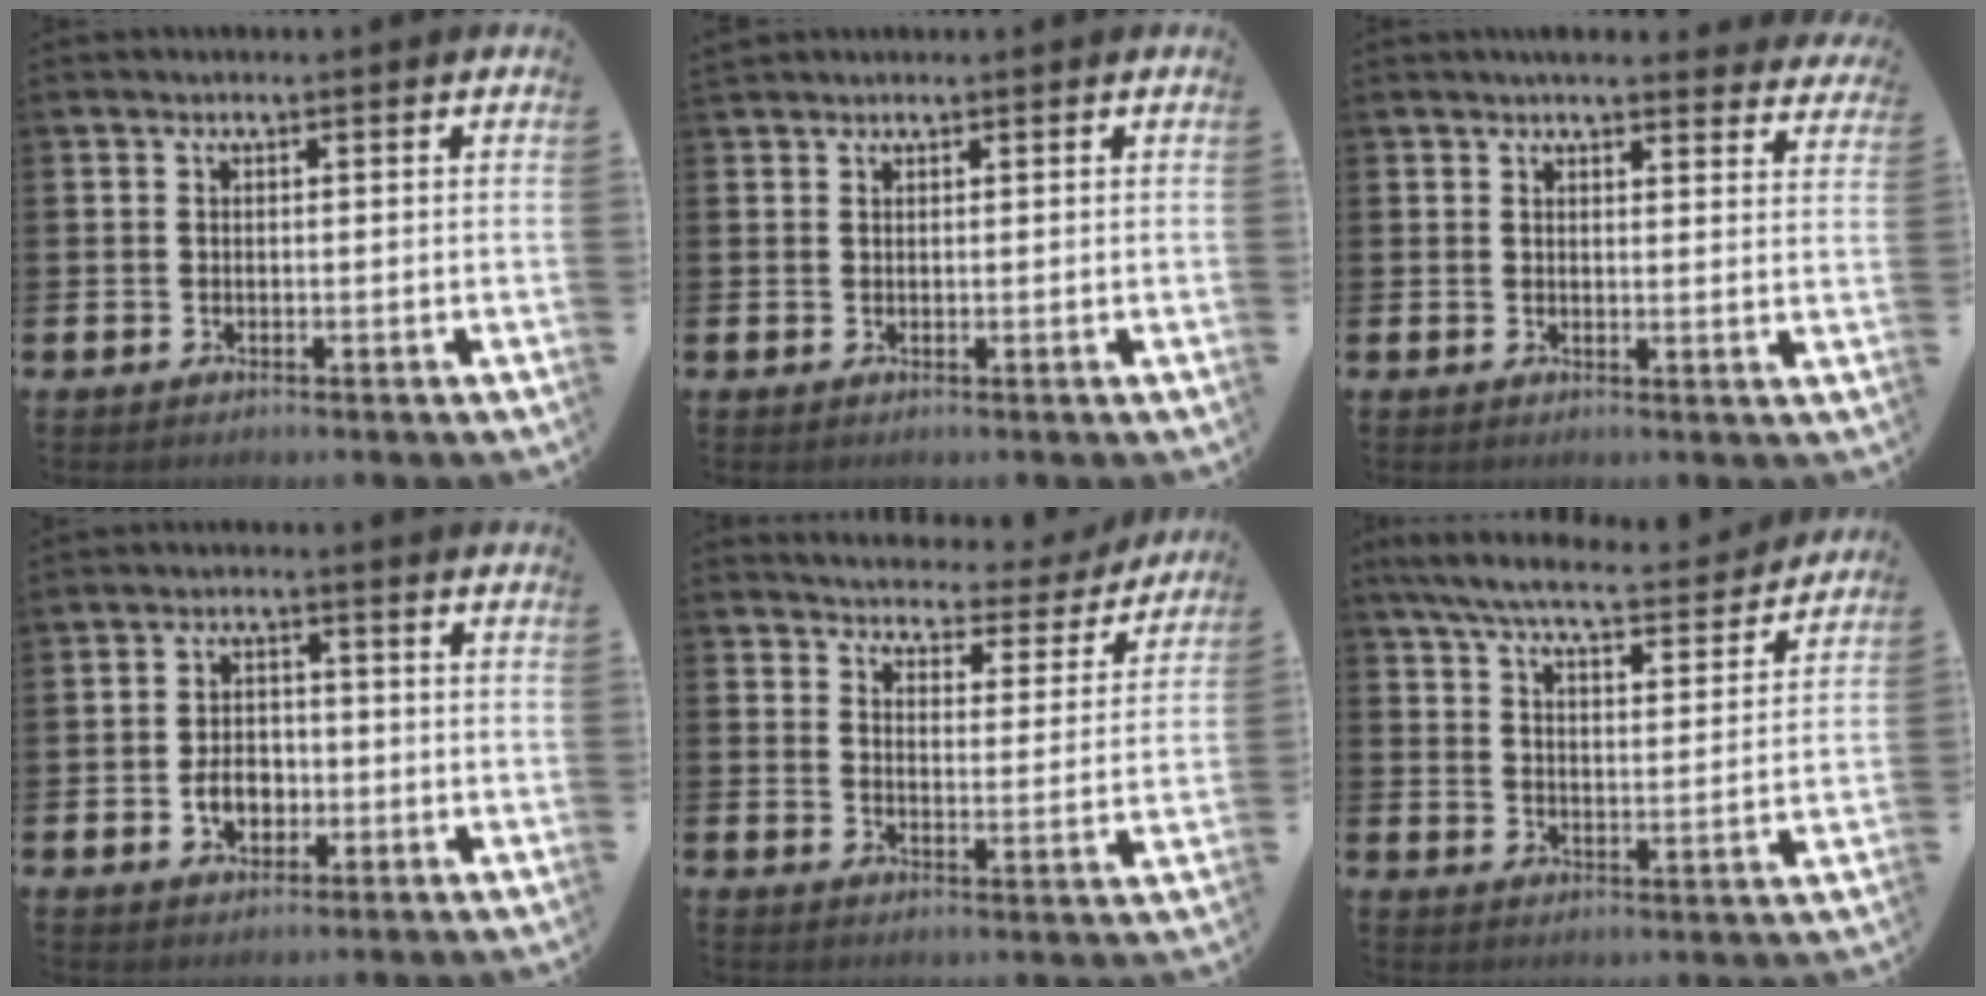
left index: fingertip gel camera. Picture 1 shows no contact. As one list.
[{"total": 1.0, "force": [1.0, 0.3, -0.1], "torque": [0.003, 0.001, 0.018]}, {"total": 3.7, "force": [3.6, 0.5, 0.4], "torque": [-0.005, -0.020, 0.065]}, {"total": 4.0, "force": [-1.2, 2.9, 2.5], "torque": [-0.026, -0.005, -0.030]}, {"total": 3.7, "force": [3.6, 1.1, 0.3], "torque": [-0.026, -0.035, 0.053]}, {"total": 7.2, "force": [6.6, 0.9, 2.8], "torque": [-0.075, -0.044, 0.110]}]